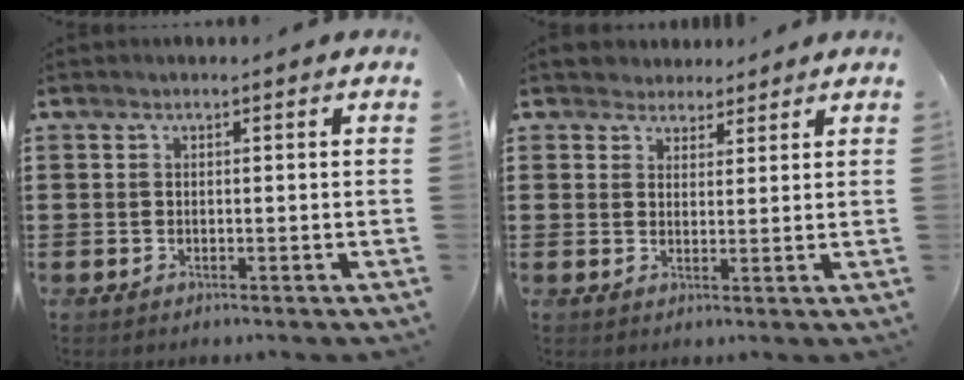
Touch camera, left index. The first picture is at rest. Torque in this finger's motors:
{"motor_torque": [0.03, -0.01, 0.05, 0.02]}